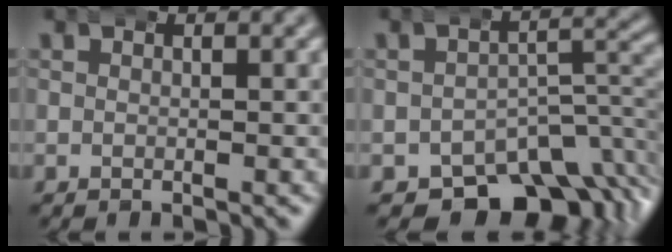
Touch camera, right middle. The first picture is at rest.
{"total": 12.0, "force": [-7.1, 7.0, 6.7], "torque": [-0.073, -0.009, -0.107]}